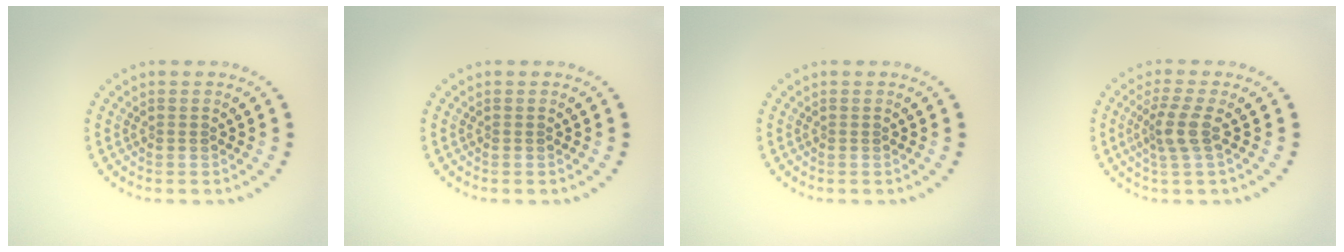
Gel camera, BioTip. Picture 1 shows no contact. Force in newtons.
{"total": 0.0}
{"total": 0.0}
{"total": 2.7, "press": 2.1, "slide": 1.7}